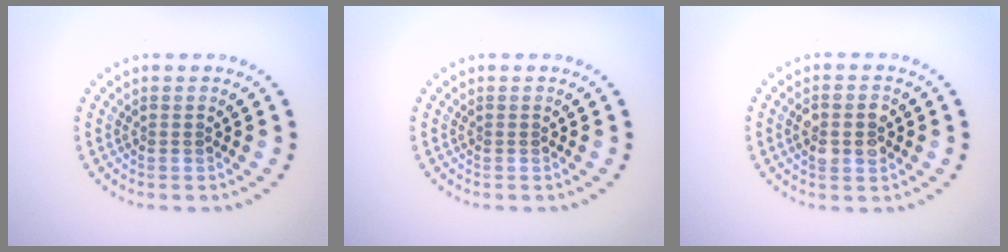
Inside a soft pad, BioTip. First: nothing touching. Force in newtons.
{"total": 0.0}
{"total": 2.8, "press": 2.8, "slide": 0.3}